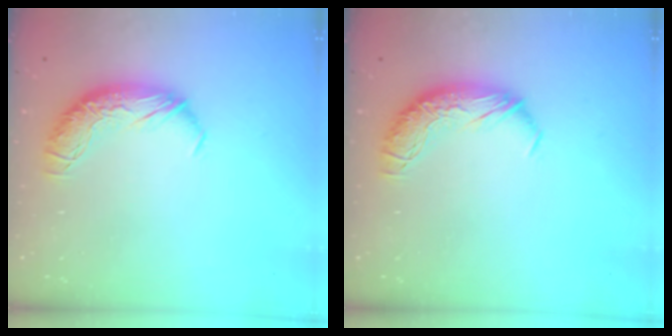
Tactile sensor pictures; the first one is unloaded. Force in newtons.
{"total": 0.0}